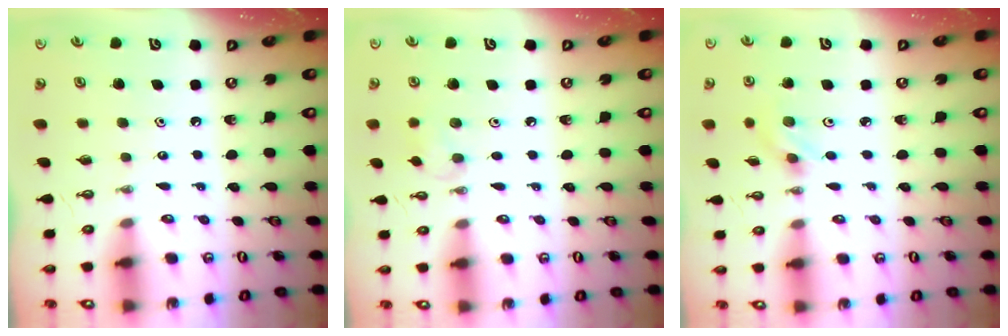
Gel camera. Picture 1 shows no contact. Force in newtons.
{"total": 6.3, "press": 5.5, "slide": 3.1}
{"total": 2.9, "press": 2.6, "slide": 1.4}